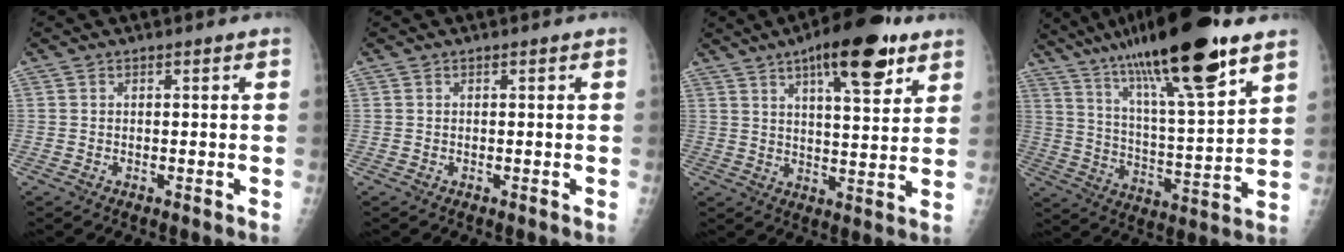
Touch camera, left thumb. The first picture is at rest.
{"total": 0.0}
{"total": 15.2, "force": [8.5, 4.8, 11.6], "torque": [-0.146, -0.031, 0.123]}
{"total": 24.2, "force": [15.8, 3.8, 18.0], "torque": [-0.305, -0.049, 0.271]}